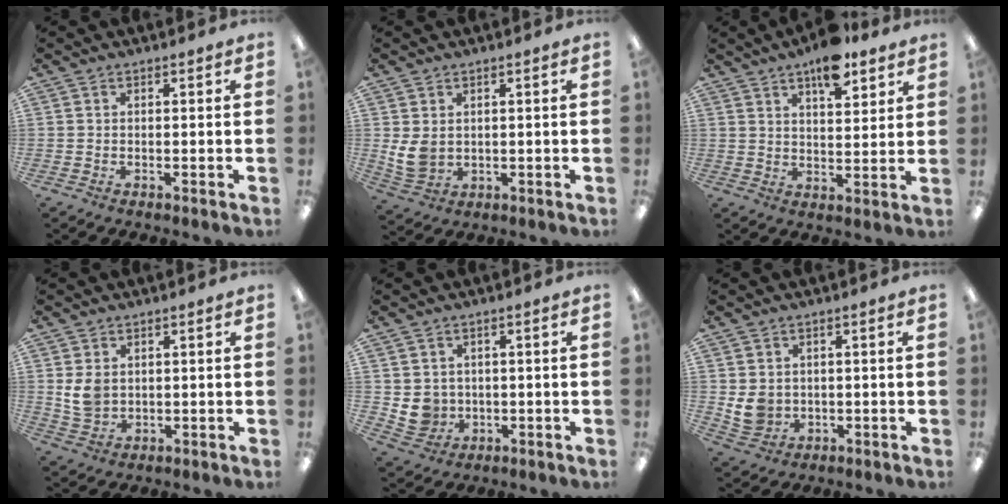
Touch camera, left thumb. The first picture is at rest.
{"total": 5.4, "force": [1.4, 4.0, 3.4], "torque": [-0.077, -0.008, 0.027]}
{"total": 10.0, "force": [7.1, 3.7, 6.0], "torque": [-0.077, -0.041, 0.118]}
{"total": 5.6, "force": [1.5, 4.3, 3.2], "torque": [-0.071, -0.001, 0.029]}
{"total": 5.4, "force": [1.1, 5.1, 1.2], "torque": [-0.027, -0.001, 0.025]}
{"total": 5.6, "force": [0.9, 5.0, 2.2], "torque": [-0.038, 0.004, 0.022]}